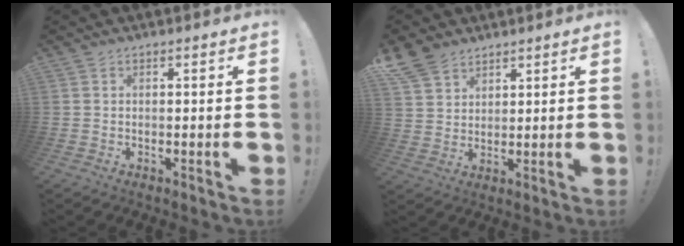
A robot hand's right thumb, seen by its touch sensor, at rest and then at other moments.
{"total": 7.9, "force": [5.8, 4.8, 2.5], "torque": [-0.049, -0.031, 0.116]}